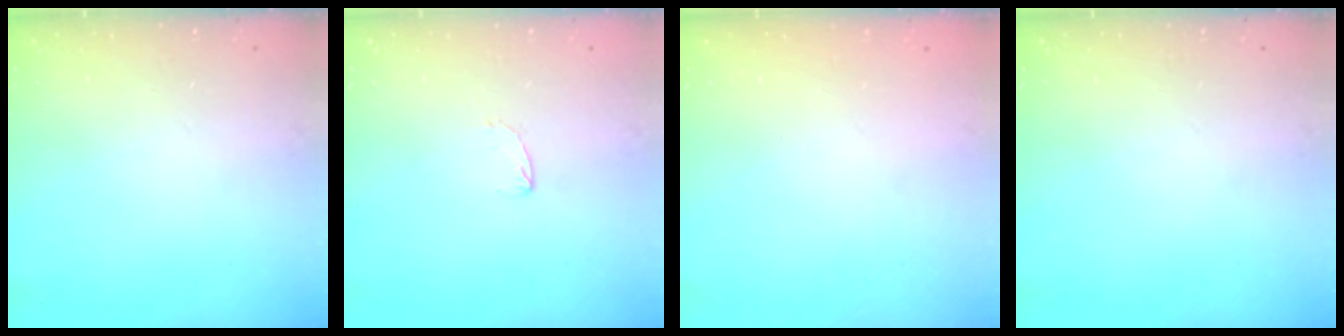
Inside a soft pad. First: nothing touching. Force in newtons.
{"total": 4.0, "press": 4.0, "slide": 0.4}
{"total": 0.0}
{"total": 0.0}